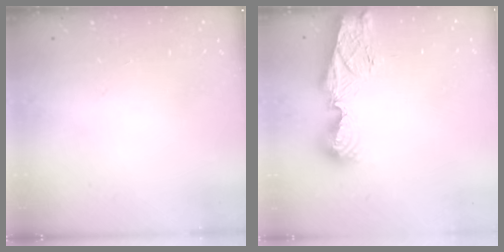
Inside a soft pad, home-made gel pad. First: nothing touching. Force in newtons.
{"total": 9.2, "press": 9.2, "slide": 1.1}